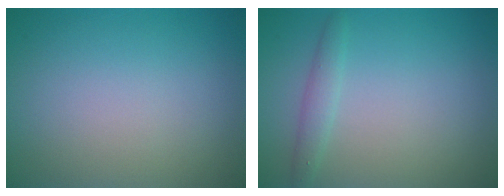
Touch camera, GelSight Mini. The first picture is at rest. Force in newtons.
{"total": 1.5, "press": 1.5, "slide": 0.0}